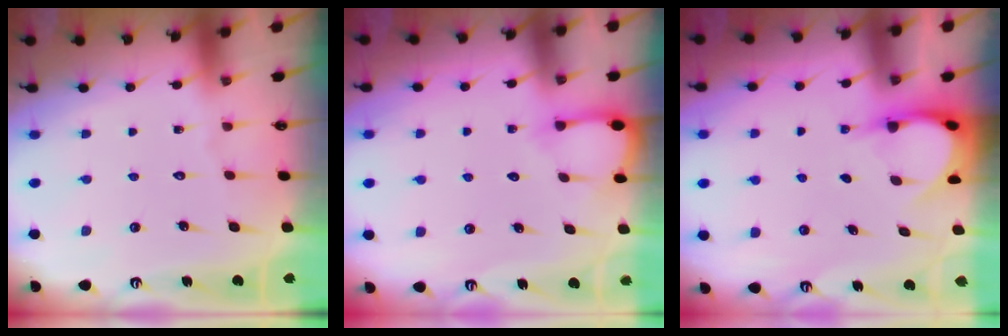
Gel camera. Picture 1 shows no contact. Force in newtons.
{"total": 5.5, "press": 5.5, "slide": 0.2}
{"total": 3.9, "press": 3.8, "slide": 0.2}